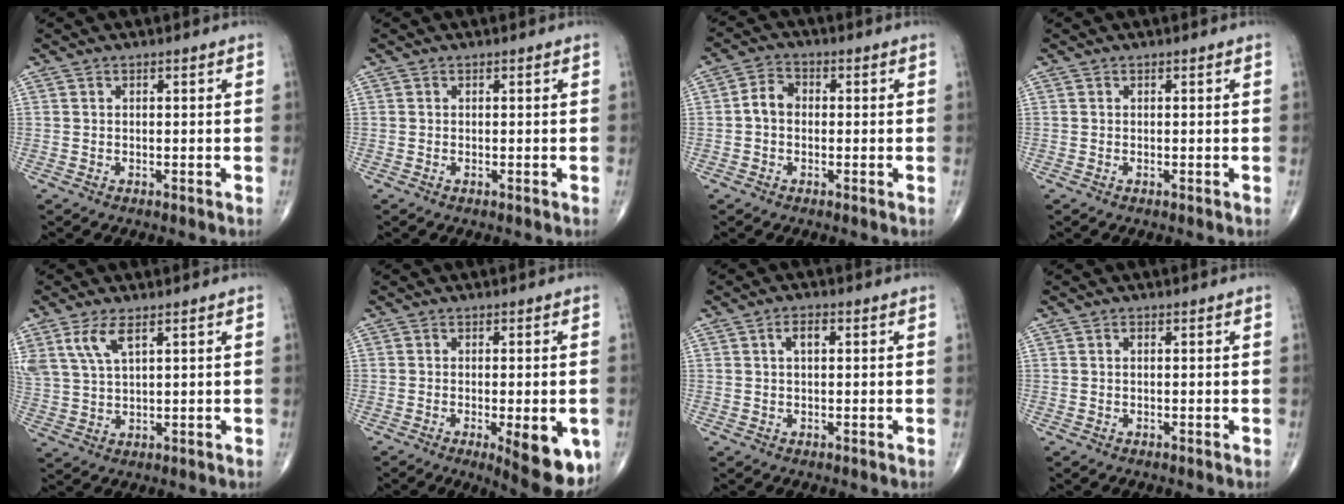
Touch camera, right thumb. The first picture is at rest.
{"total": 0.0}
{"total": 4.2, "force": [-0.4, 3.2, 2.6], "torque": [-0.040, 0.018, -0.016]}
{"total": 0.0}
{"total": 6.7, "force": [3.7, 2.5, 5.0], "torque": [-0.115, -0.007, 0.082]}
{"total": 11.6, "force": [-4.0, 3.7, 10.2], "torque": [-0.114, -0.010, -0.042]}
{"total": 2.7, "force": [0.8, 1.4, 2.2], "torque": [-0.039, 0.007, 0.012]}
{"total": 0.5, "force": [0.1, 0.3, 0.4], "torque": [-0.006, 0.001, 0.001]}